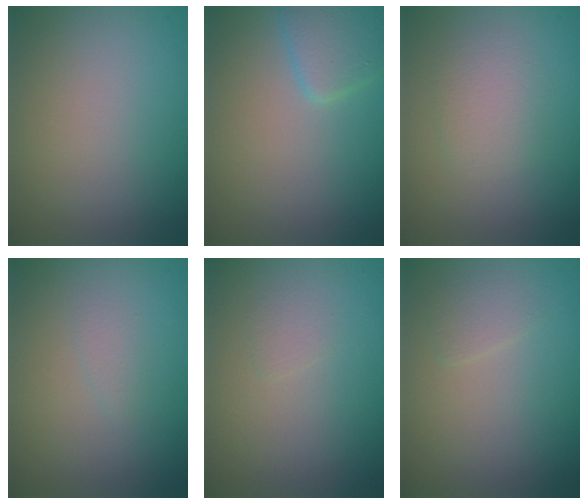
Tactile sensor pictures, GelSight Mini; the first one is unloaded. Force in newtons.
{"total": 2.6, "press": 2.6, "slide": 0.2}
{"total": 2.1, "press": 2.1, "slide": 0.0}
{"total": 0.7, "press": 0.7, "slide": 0.1}
{"total": 0.7, "press": 0.7, "slide": 0.0}
{"total": 1.0, "press": 1.0, "slide": 0.0}